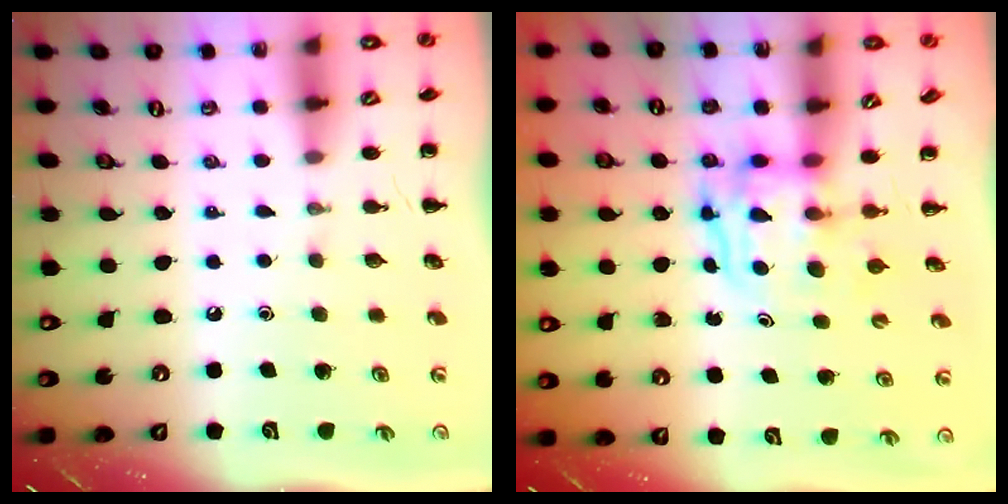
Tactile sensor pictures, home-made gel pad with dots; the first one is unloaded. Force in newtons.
{"total": 3.8, "press": 3.8, "slide": 0.4}